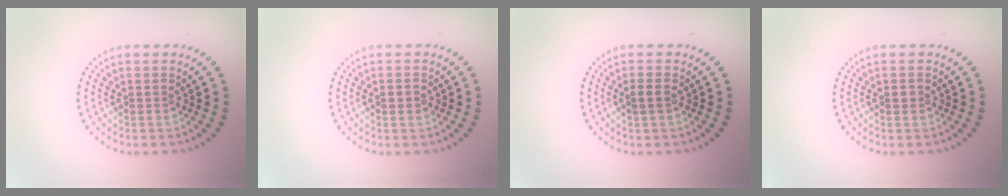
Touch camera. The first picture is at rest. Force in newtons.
{"total": 1.0, "press": 1.0, "slide": 0.2}
{"total": 1.1, "press": 1.1, "slide": 0.3}
{"total": 0.8, "press": 0.7, "slide": 0.3}